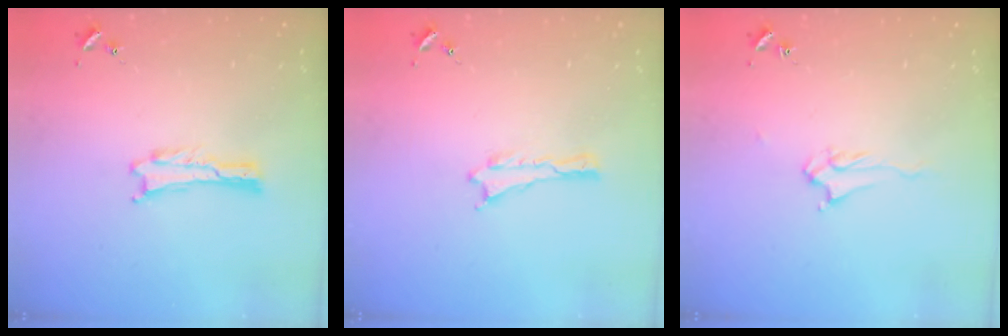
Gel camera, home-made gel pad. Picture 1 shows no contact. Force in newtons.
{"total": 0.0}
{"total": 2.5, "press": 2.4, "slide": 0.4}